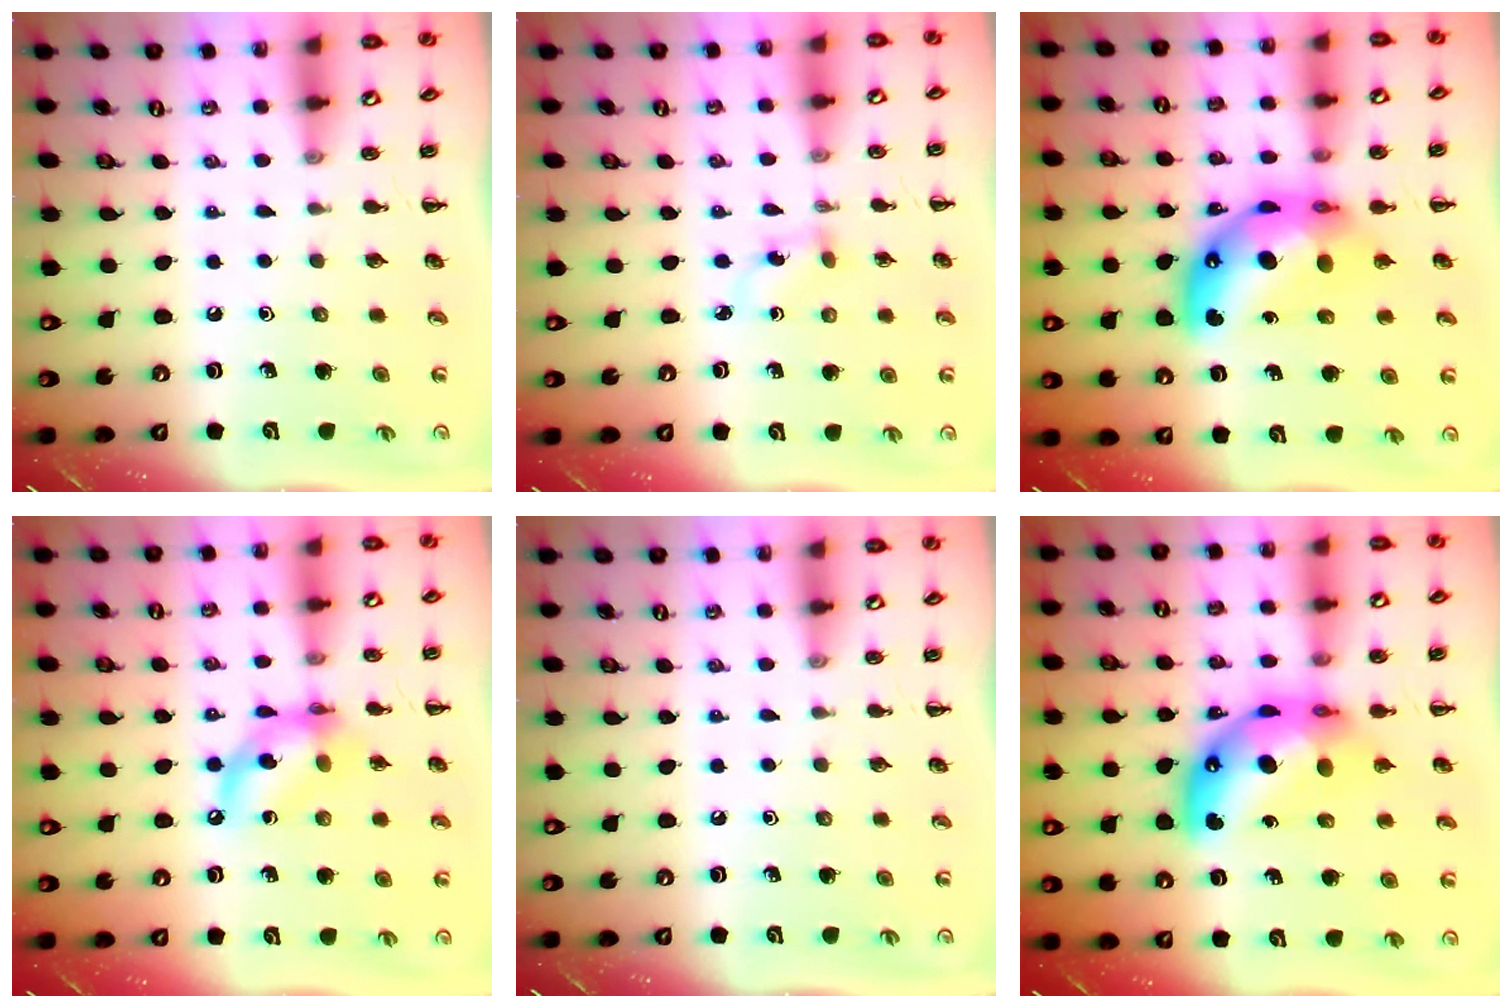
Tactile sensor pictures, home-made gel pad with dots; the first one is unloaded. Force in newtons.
{"total": 2.1, "press": 1.9, "slide": 1.0}
{"total": 13.0, "press": 12.4, "slide": 4.0}
{"total": 12.2, "press": 12.0, "slide": 2.6}
{"total": 0.0}
{"total": 13.0, "press": 12.4, "slide": 4.0}